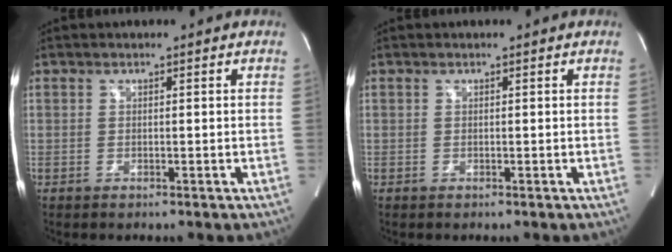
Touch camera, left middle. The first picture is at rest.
{"total": 0.0}